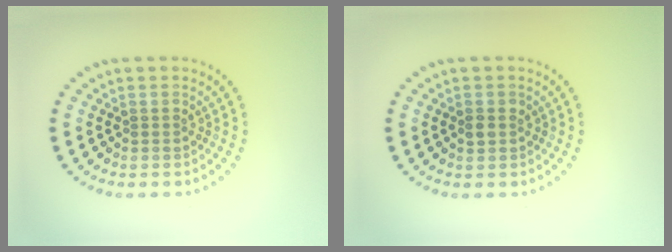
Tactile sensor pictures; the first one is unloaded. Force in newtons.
{"total": 1.1, "press": 1.0, "slide": 0.4}